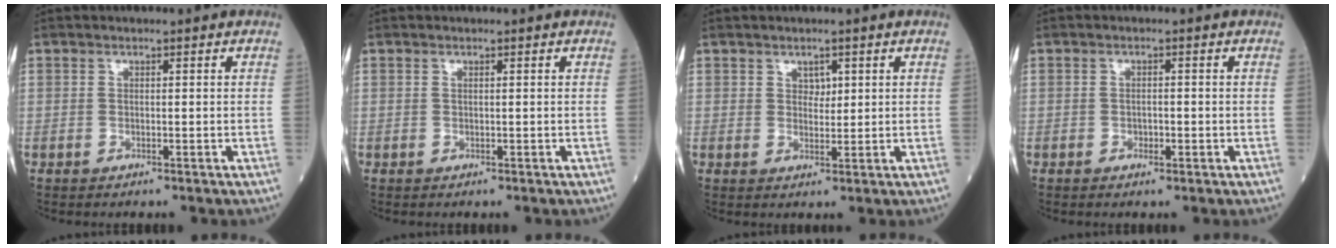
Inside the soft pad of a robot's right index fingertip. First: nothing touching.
{"total": 0.0}
{"total": 2.0, "force": [1.0, 1.3, 1.2], "torque": [-0.014, -0.003, 0.016]}
{"total": 1.4, "force": [-0.4, 0.7, 1.1], "torque": [-0.018, 0.000, -0.005]}